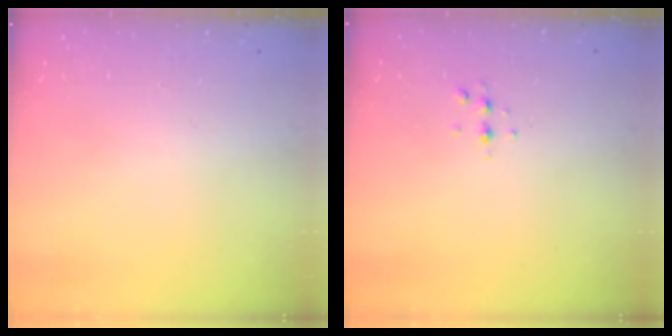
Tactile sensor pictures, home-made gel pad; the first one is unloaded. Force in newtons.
{"total": 3.6, "press": 3.5, "slide": 0.7}